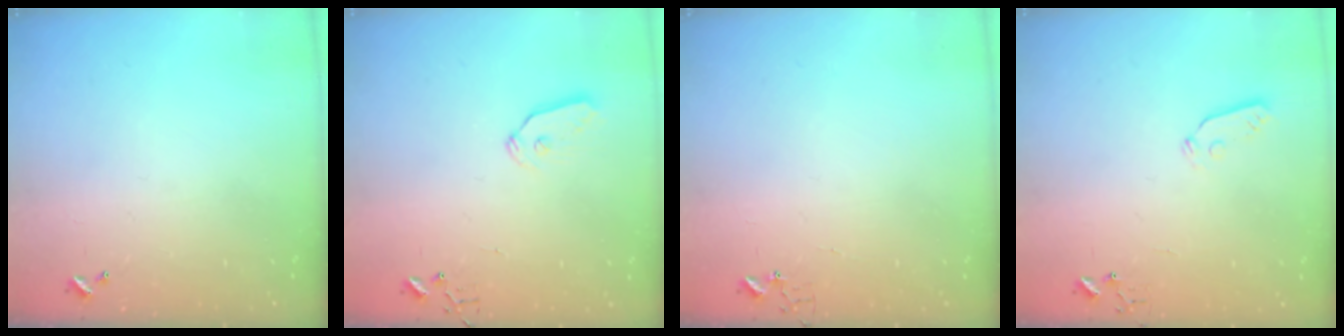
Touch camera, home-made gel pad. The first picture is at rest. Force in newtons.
{"total": 6.3, "press": 6.3, "slide": 0.1}
{"total": 3.6, "press": 3.6, "slide": 0.3}
{"total": 3.6, "press": 3.6, "slide": 0.6}